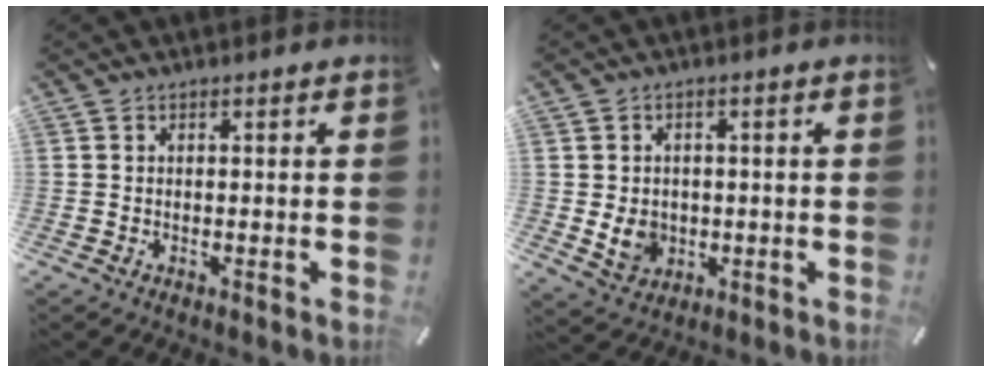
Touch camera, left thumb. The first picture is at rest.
{"total": 6.0, "force": [-0.6, 5.2, 2.9], "torque": [-0.059, -0.002, -0.012]}